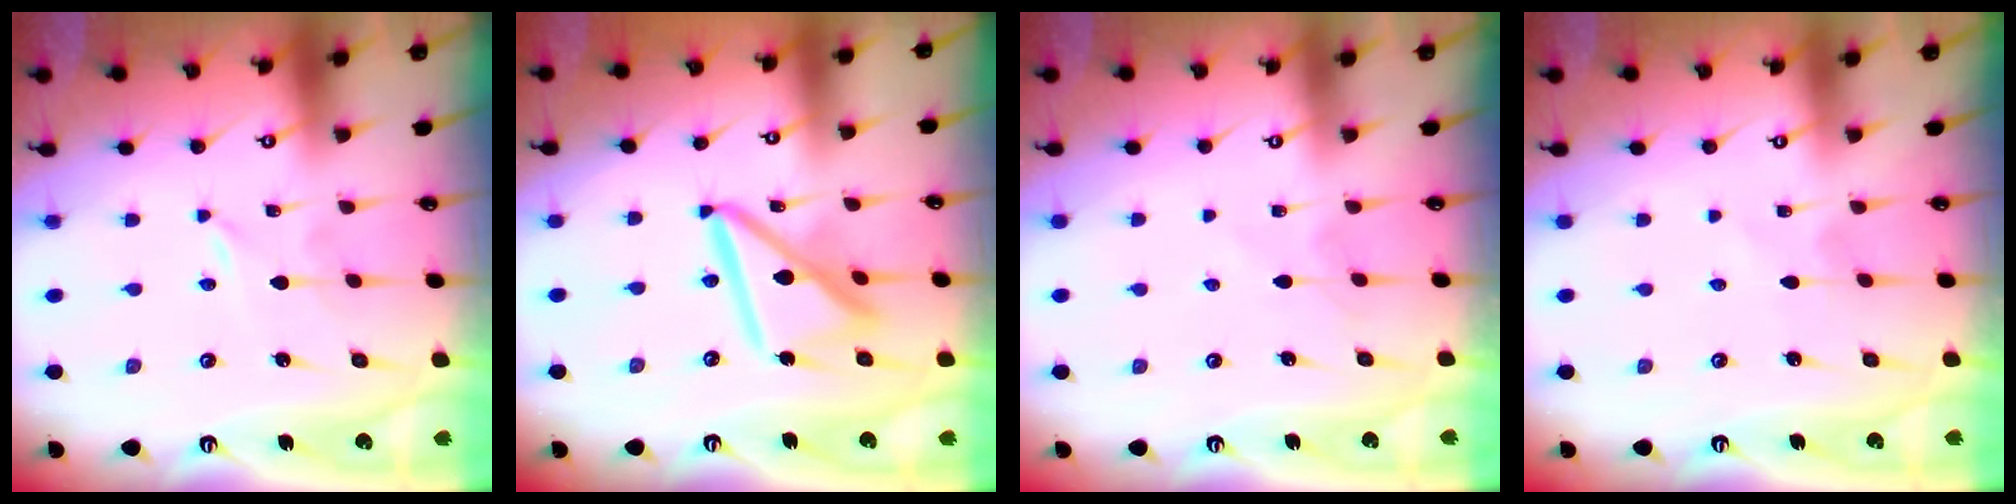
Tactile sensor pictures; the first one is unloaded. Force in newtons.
{"total": 14.8, "press": 14.7, "slide": 1.5}
{"total": 3.4, "press": 3.4, "slide": 0.3}
{"total": 2.7, "press": 2.7, "slide": 0.2}